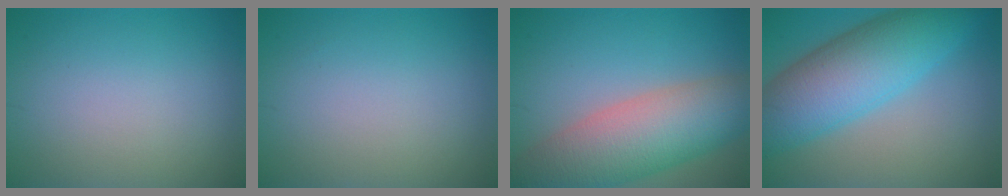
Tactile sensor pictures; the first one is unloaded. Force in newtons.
{"total": 0.0}
{"total": 9.6, "press": 9.6, "slide": 0.6}
{"total": 9.9, "press": 9.9, "slide": 0.2}